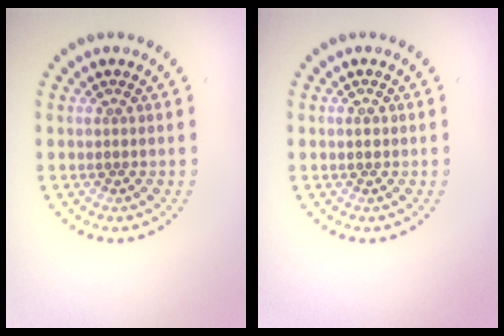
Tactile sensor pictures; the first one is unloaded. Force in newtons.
{"total": 0.9, "press": 0.8, "slide": 0.2}